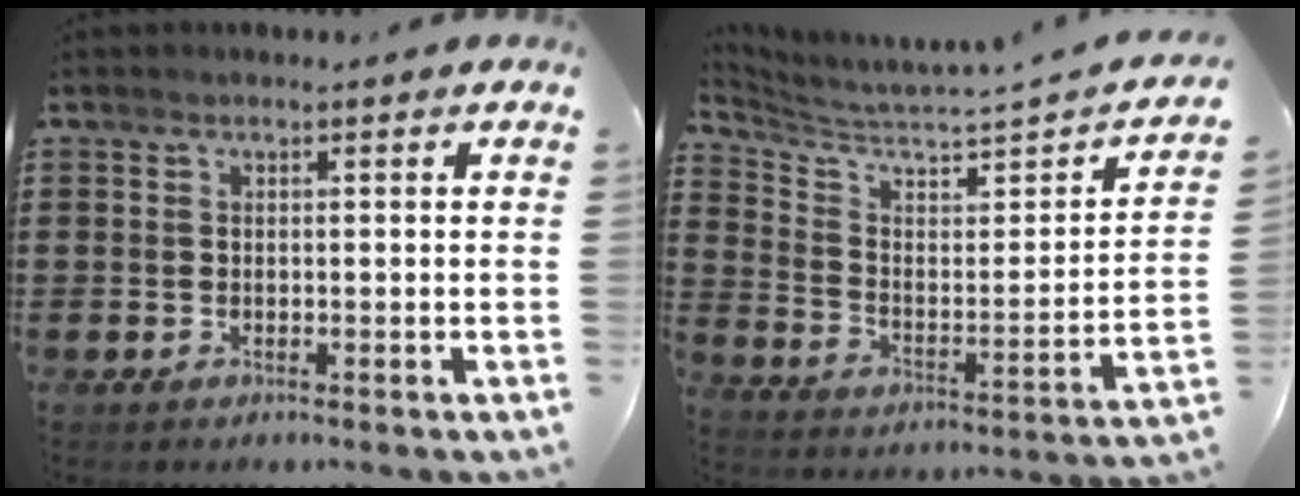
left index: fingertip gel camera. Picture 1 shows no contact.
{"total": 3.3, "force": [2.8, -0.2, 1.7], "torque": [-0.053, -0.040, 0.039]}